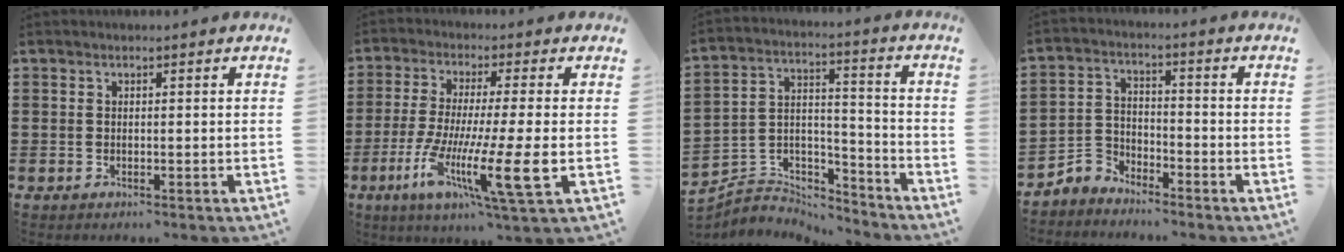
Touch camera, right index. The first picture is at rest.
{"total": 12.4, "force": [-4.3, 0.8, 11.6], "torque": [-0.237, -0.018, -0.085]}
{"total": 4.9, "force": [-4.4, 2.1, 0.5], "torque": [-0.019, 0.002, -0.090]}
{"total": 4.1, "force": [-3.8, 1.4, 0.2], "torque": [-0.026, -0.003, -0.086]}